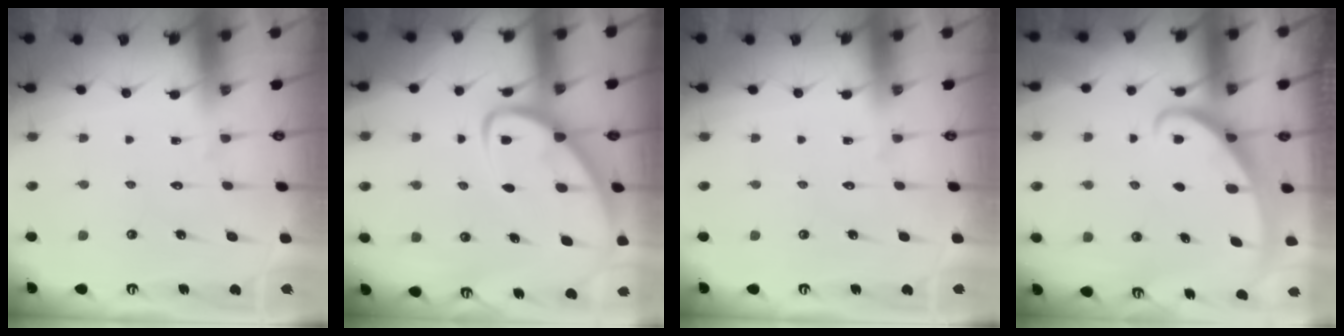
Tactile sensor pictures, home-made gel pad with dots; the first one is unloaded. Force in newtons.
{"total": 7.4, "press": 7.4, "slide": 0.8}
{"total": 0.0}
{"total": 2.6, "press": 2.6, "slide": 0.4}